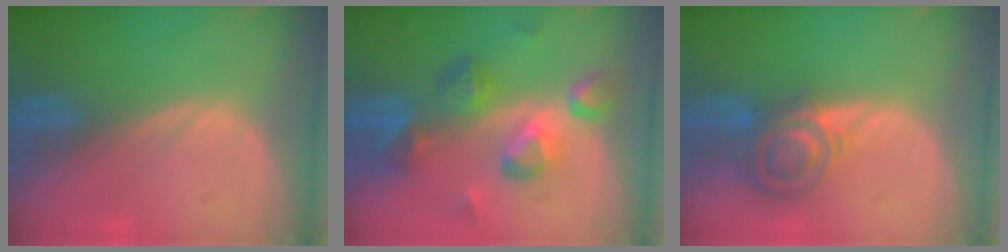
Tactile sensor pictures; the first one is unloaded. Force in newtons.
{"total": 9.4, "press": 8.1, "slide": 4.7}
{"total": 7.3, "press": 6.3, "slide": 3.8}